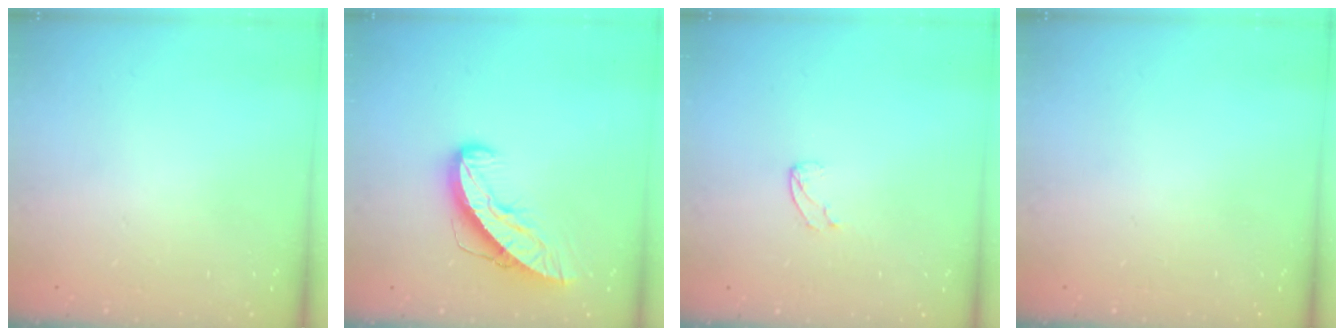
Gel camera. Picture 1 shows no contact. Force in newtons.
{"total": 9.1, "press": 9.1, "slide": 0.5}
{"total": 3.1, "press": 3.1, "slide": 0.3}
{"total": 0.0}